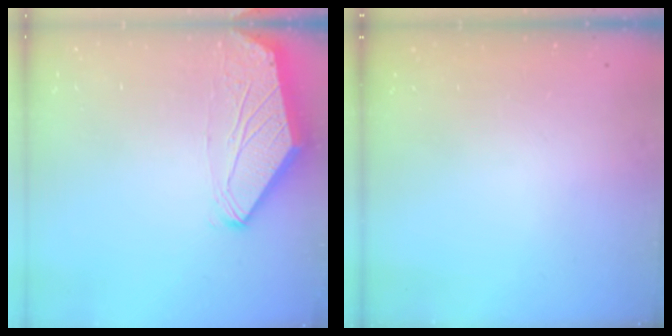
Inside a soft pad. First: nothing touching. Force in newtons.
{"total": 0.0}